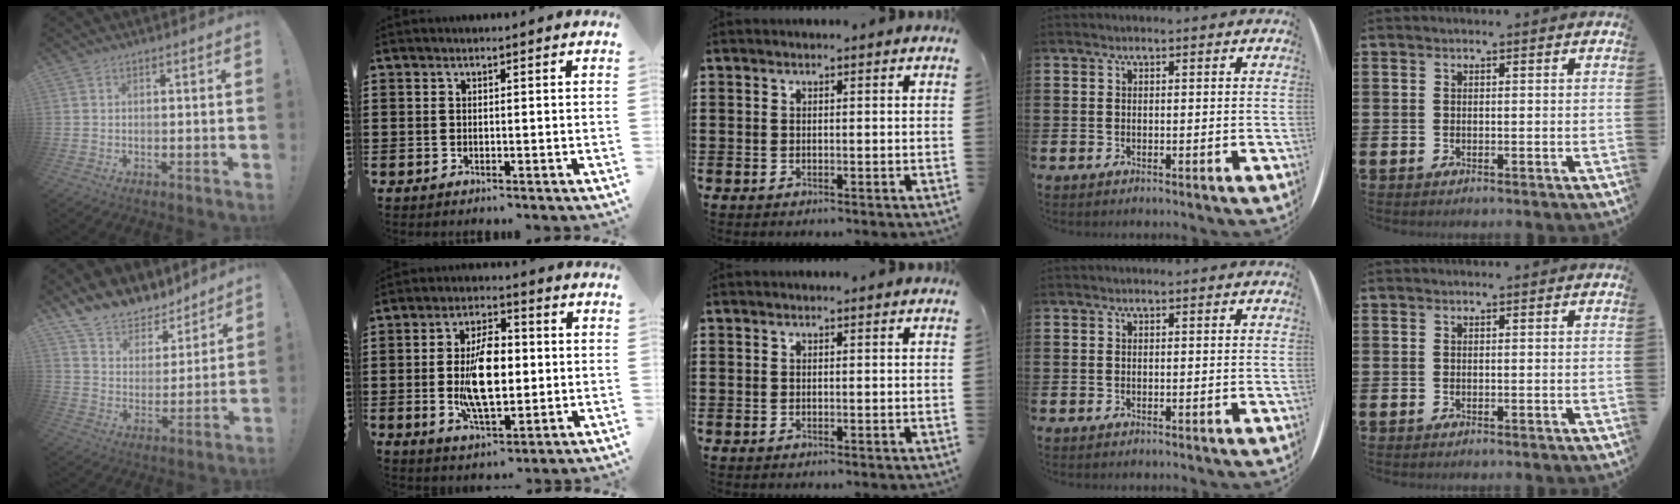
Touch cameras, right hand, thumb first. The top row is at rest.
{"thumb": {"total": 11.5, "force": [10.4, 4.7, 1.9], "torque": [-0.047, -0.090, 0.194]}, "index": {"total": 10.5, "force": [-0.5, 5.1, 9.2], "torque": [-0.174, -0.001, -0.015]}}